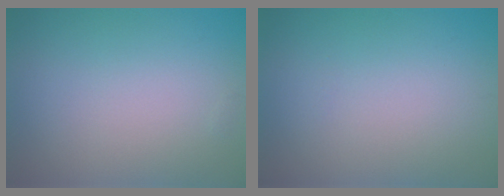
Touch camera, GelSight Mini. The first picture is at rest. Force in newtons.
{"total": 0.0}